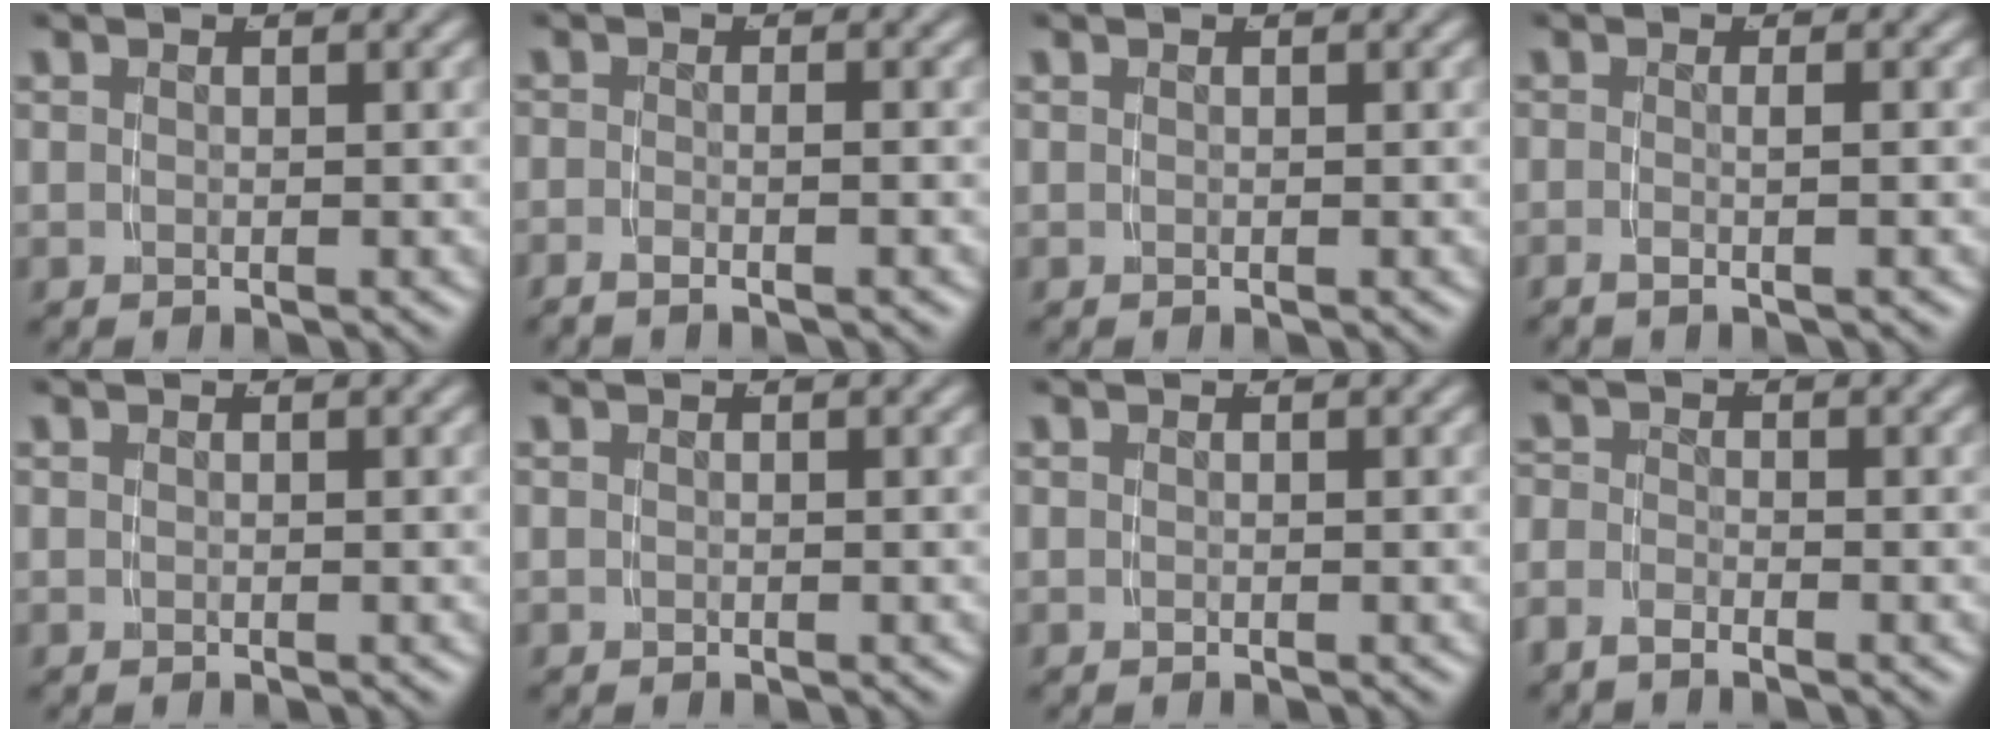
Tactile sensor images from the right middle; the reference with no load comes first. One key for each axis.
{"total": 1.8, "fx": -1.5, "fy": 0.1, "fz": 0.9, "tx": -0.023, "ty": -0.002, "tz": -0.026}
{"total": 0.0}
{"total": 1.6, "fx": -1.3, "fy": -0.2, "fz": 1.0, "tx": -0.026, "ty": -0.006, "tz": -0.018}
{"total": 0.0}
{"total": 0.0}
{"total": 0.0}
{"total": 1.5, "fx": -1.4, "fy": 0.5, "fz": 0.5, "tx": -0.013, "ty": -0.010, "tz": -0.026}